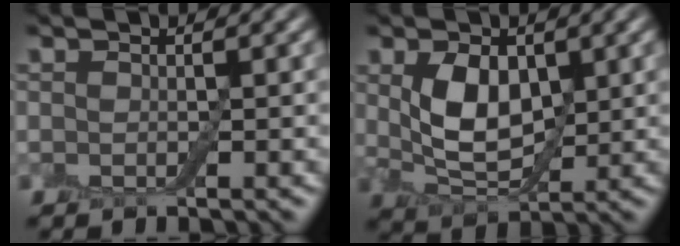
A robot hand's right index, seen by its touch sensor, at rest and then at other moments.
{"total": 5.2, "force": [1.0, 3.2, 4.0], "torque": [-0.087, -0.002, 0.026]}